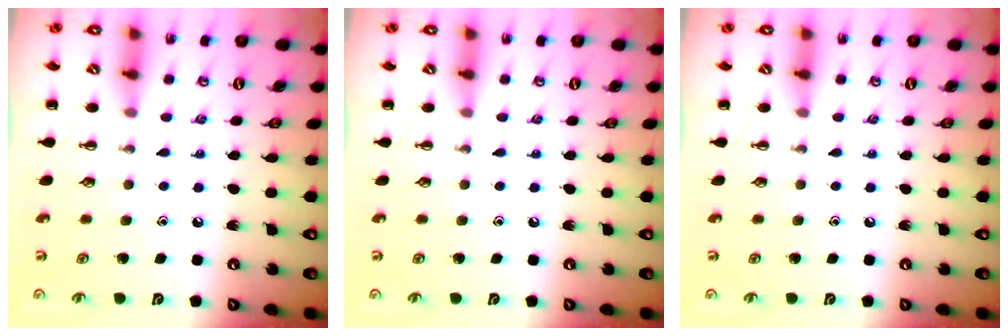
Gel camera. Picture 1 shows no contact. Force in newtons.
{"total": 0.0}
{"total": 0.0}